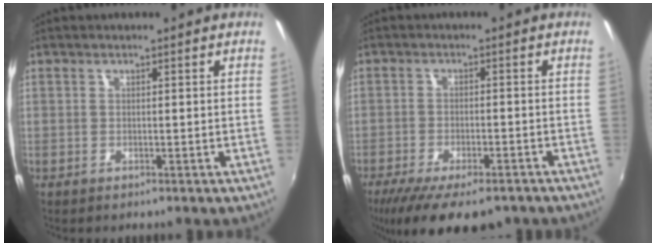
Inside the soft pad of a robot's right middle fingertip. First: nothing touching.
{"total": 14.5, "force": [-10.8, 4.7, 8.5], "torque": [-0.176, -0.049, -0.168]}